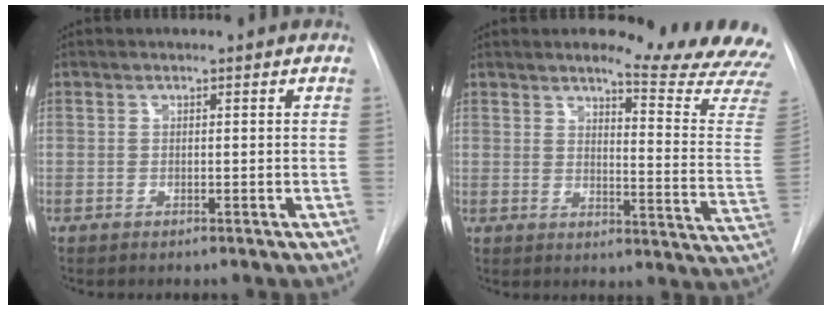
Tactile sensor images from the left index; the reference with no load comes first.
{"total": 16.4, "force": [15.4, -0.2, 5.5], "torque": [-0.065, -0.138, 0.164]}